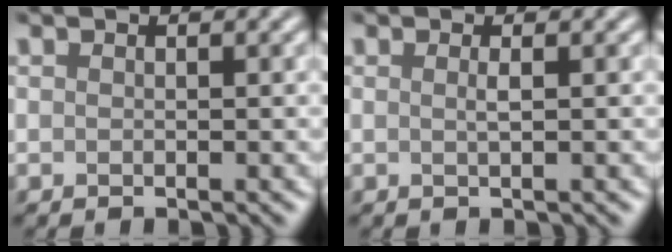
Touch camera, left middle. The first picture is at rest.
{"total": 0.9, "force": [0.1, 0.3, 0.9], "torque": [-0.010, 0.005, -0.002]}